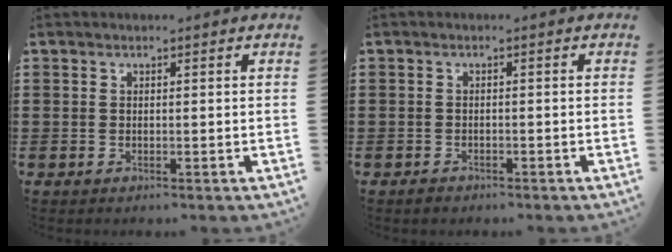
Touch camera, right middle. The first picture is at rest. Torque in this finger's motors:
{"motor_torque": [2.14, 0.00, 0.13, 0.02]}